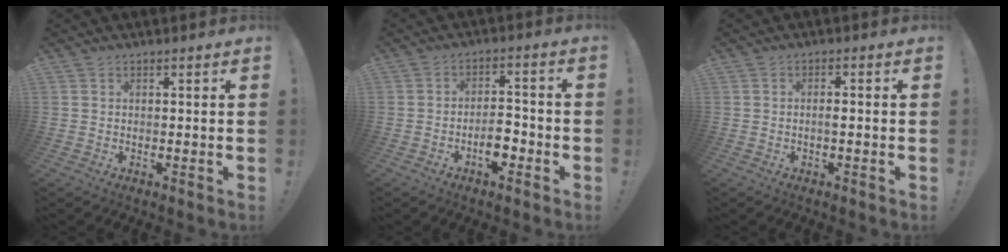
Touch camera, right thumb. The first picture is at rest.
{"total": 6.7, "force": [-3.3, 3.0, 5.0], "torque": [-0.077, 0.012, -0.058]}
{"total": 2.1, "force": [-0.8, 0.3, 1.9], "torque": [-0.034, 0.004, -0.015]}